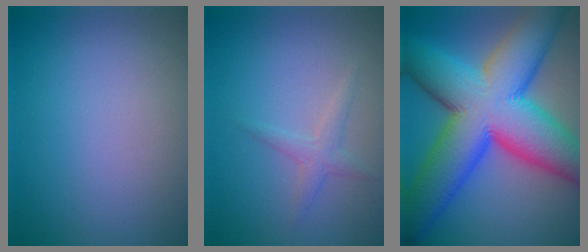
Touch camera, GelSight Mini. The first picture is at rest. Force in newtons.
{"total": 1.6, "press": 1.6, "slide": 0.0}
{"total": 16.9, "press": 16.9, "slide": 0.3}